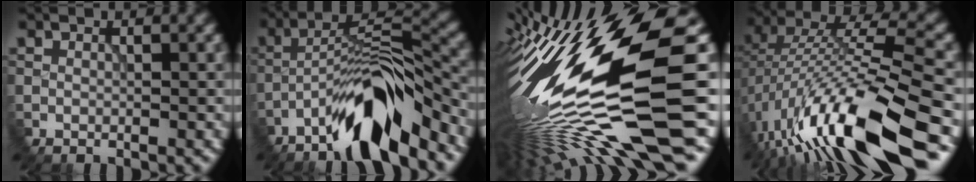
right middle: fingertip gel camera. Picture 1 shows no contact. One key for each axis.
{"total": 9.8, "fx": -6.4, "fy": 2.1, "fz": 7.1, "tx": -0.124, "ty": 0.018, "tz": -0.118}
{"total": 17.4, "fx": -2.3, "fy": 3.7, "fz": 16.9, "tx": -0.315, "ty": -0.001, "tz": -0.037}
{"total": 14.4, "fx": -6.9, "fy": 3.6, "fz": 12.0, "tx": -0.224, "ty": 0.020, "tz": -0.117}